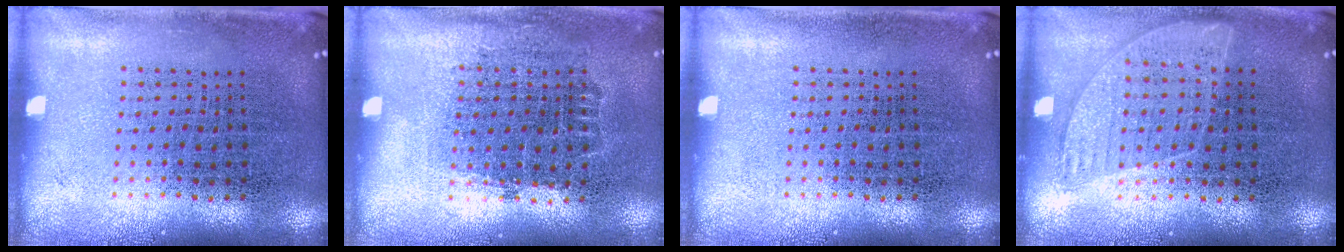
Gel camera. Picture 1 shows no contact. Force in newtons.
{"total": 0.7, "press": 0.6, "slide": 0.3}
{"total": 0.0}
{"total": 0.9, "press": 0.7, "slide": 0.5}